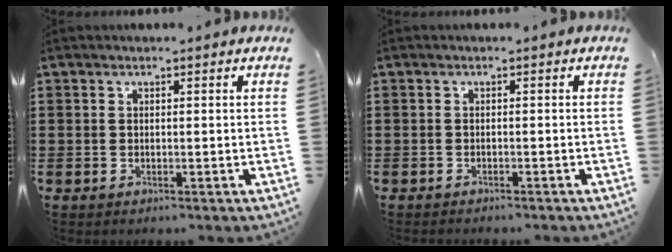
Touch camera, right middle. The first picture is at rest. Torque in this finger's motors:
{"motor_torque": [0.67, -0.69, 0.21, 0.05]}